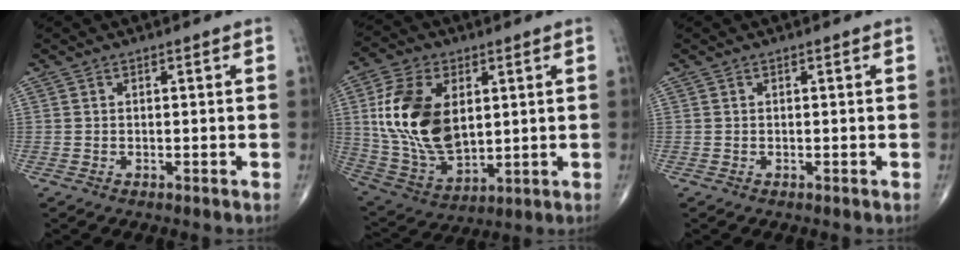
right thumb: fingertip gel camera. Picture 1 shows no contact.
{"total": 18.6, "force": [3.5, 11.2, 14.4], "torque": [-0.267, -0.018, 0.075]}
{"total": 0.0}